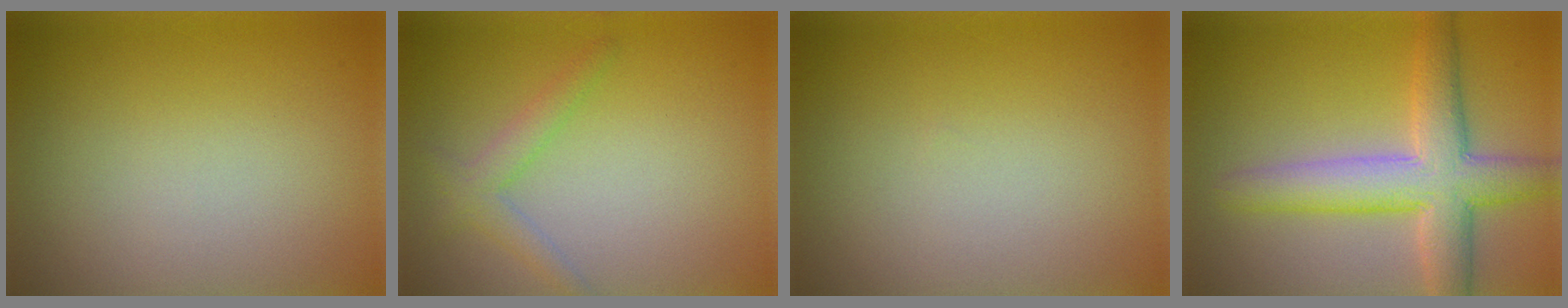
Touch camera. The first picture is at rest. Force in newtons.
{"total": 2.1, "press": 2.1, "slide": 0.1}
{"total": 0.0}
{"total": 6.9, "press": 6.9, "slide": 0.2}